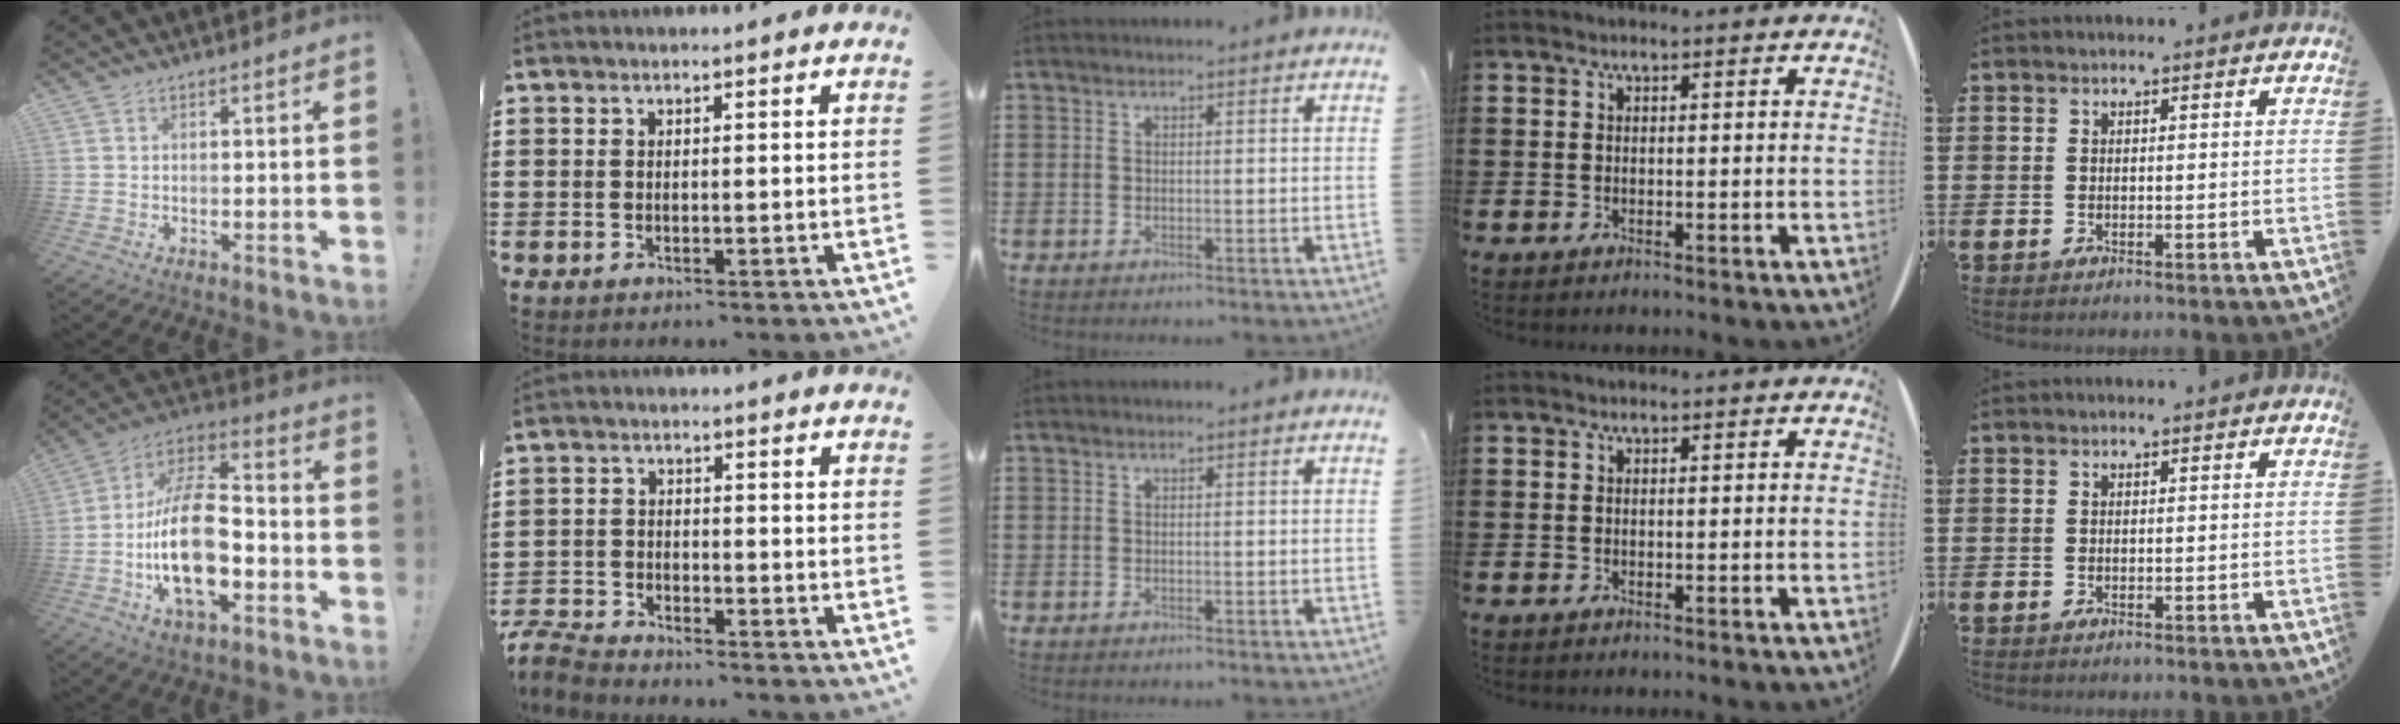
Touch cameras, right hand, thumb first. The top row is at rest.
{"thumb": {"total": 22.3, "force": [-5.0, 11.8, 18.3], "torque": [-0.342, 0.025, -0.082]}, "index": {"total": 4.0, "force": [-3.9, 0.5, 0.5], "torque": [-0.026, -0.002, -0.085]}}